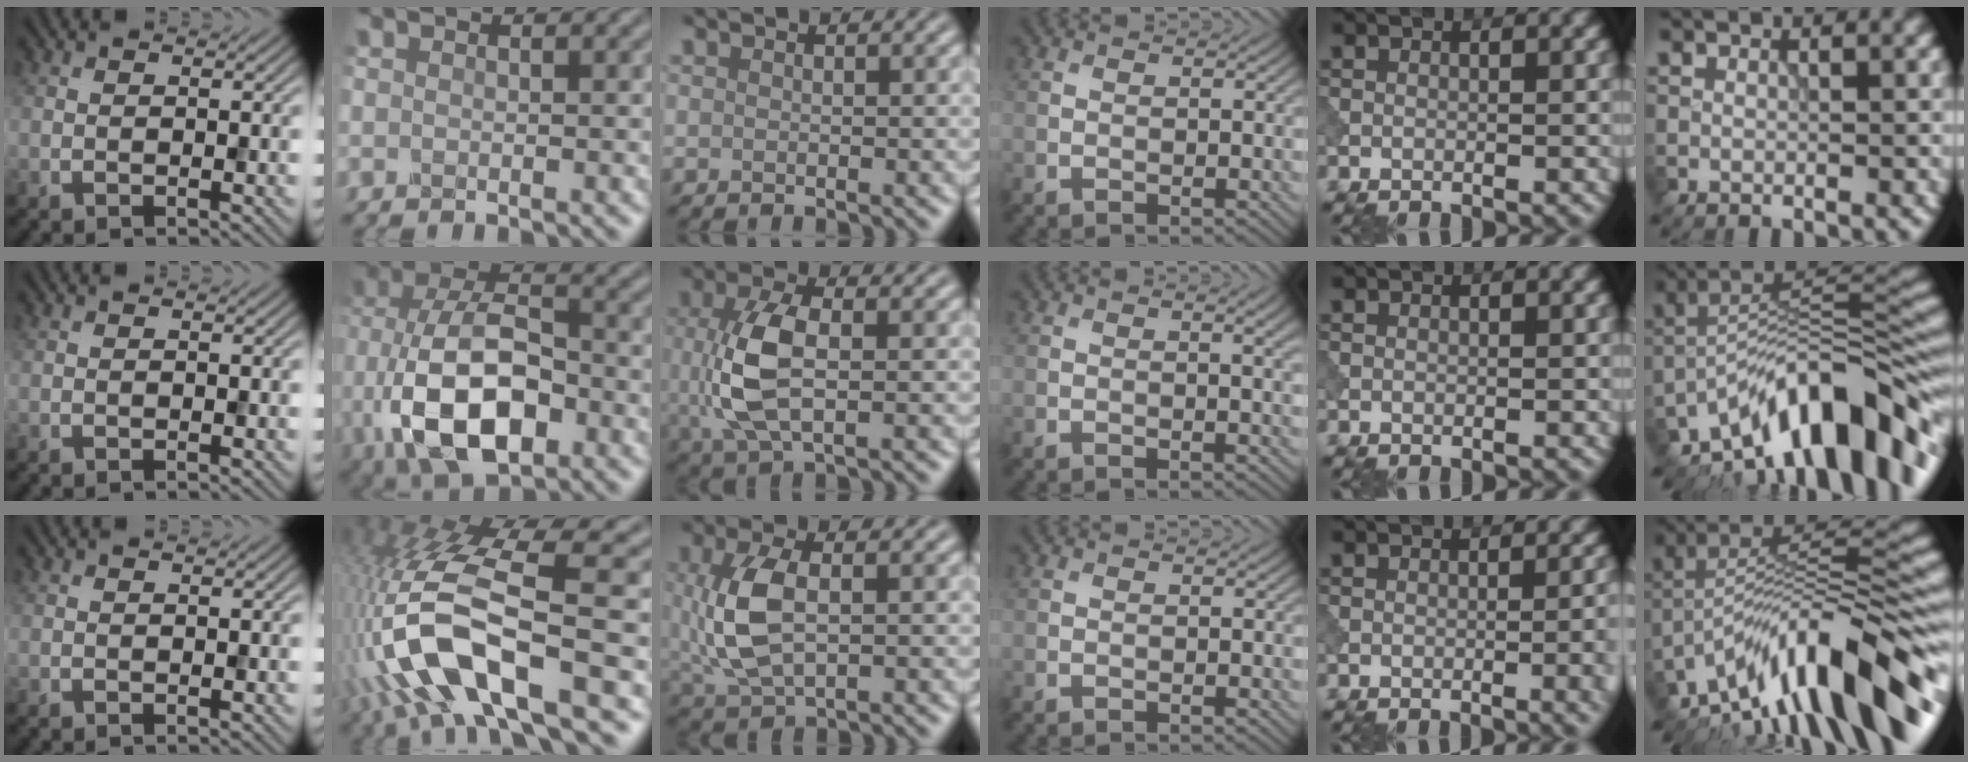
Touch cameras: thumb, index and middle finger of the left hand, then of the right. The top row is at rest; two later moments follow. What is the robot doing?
{"motion": "dispense", "object": "dispenser bottle"}